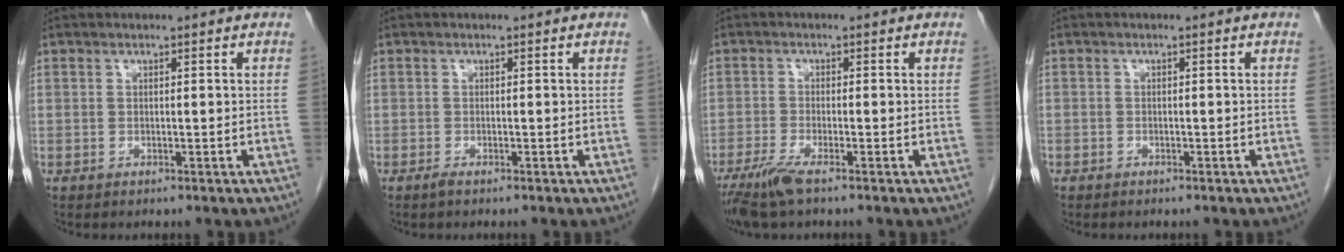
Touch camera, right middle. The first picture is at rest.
{"total": 0.6, "force": [-0.5, 0.0, 0.4], "torque": [-0.011, -0.002, -0.009]}
{"total": 4.6, "force": [-3.2, 0.2, 3.2], "torque": [-0.070, -0.015, -0.064]}
{"total": 0.7, "force": [-0.5, 0.5, 0.1], "torque": [-0.006, 0.004, -0.010]}